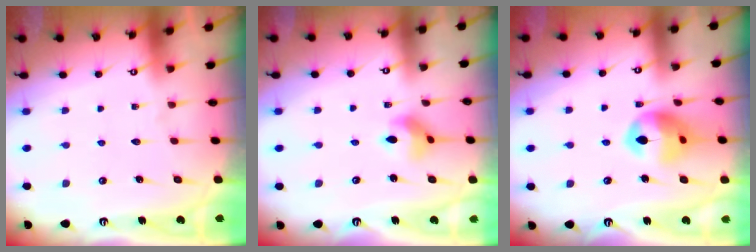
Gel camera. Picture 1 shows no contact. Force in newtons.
{"total": 5.5, "press": 5.5, "slide": 0.7}
{"total": 12.8, "press": 12.7, "slide": 2.0}